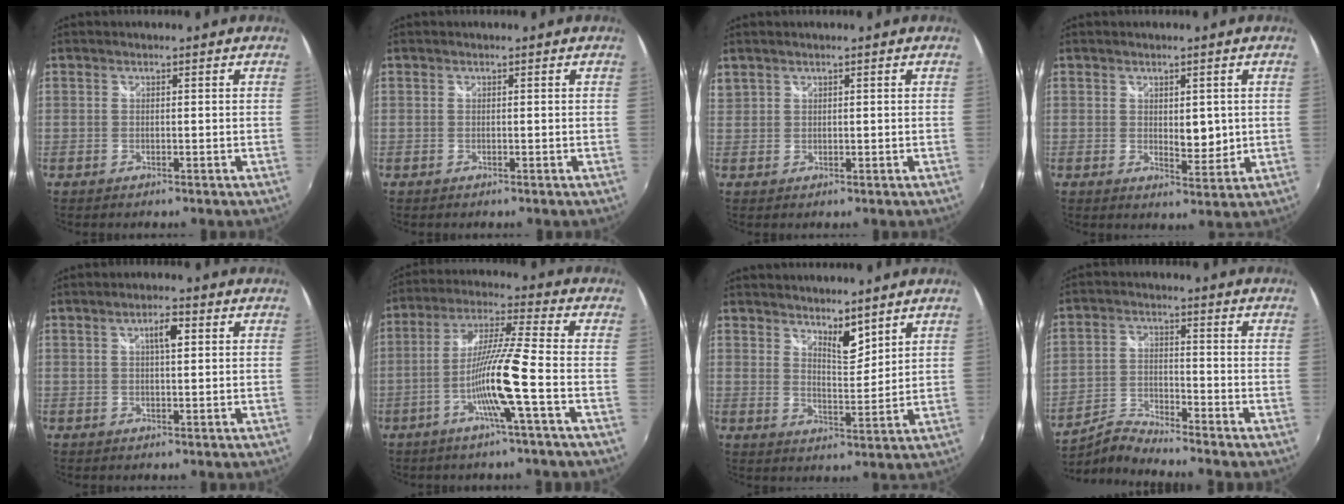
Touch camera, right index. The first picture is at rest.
{"total": 0.0}
{"total": 2.3, "force": [1.8, 1.3, 0.7], "torque": [-0.005, 0.004, 0.038]}
{"total": 4.2, "force": [0.6, 2.2, 3.4], "torque": [-0.046, -0.007, 0.015]}
{"total": 3.3, "force": [1.0, 1.0, 3.0], "torque": [-0.050, 0.008, 0.016]}
{"total": 11.6, "force": [-4.5, -1.4, 10.6], "torque": [-0.206, -0.002, -0.088]}
{"total": 5.3, "force": [4.3, 1.5, 2.7], "torque": [-0.037, -0.002, 0.072]}
{"total": 5.3, "force": [-5.2, -1.2, 0.3], "torque": [-0.018, 0.015, -0.112]}